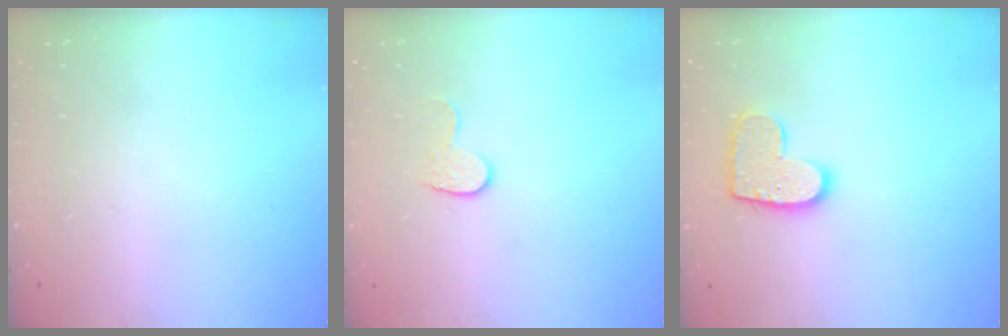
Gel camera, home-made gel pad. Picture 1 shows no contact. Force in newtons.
{"total": 6.2, "press": 6.2, "slide": 0.6}
{"total": 11.2, "press": 11.2, "slide": 0.7}